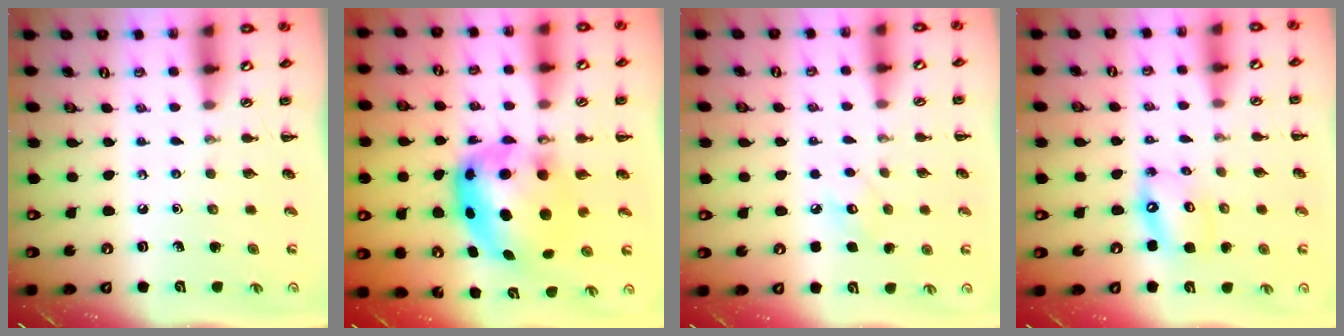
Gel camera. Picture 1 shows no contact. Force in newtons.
{"total": 9.6, "press": 9.3, "slide": 2.4}
{"total": 7.5, "press": 7.2, "slide": 1.8}
{"total": 9.7, "press": 9.4, "slide": 2.2}